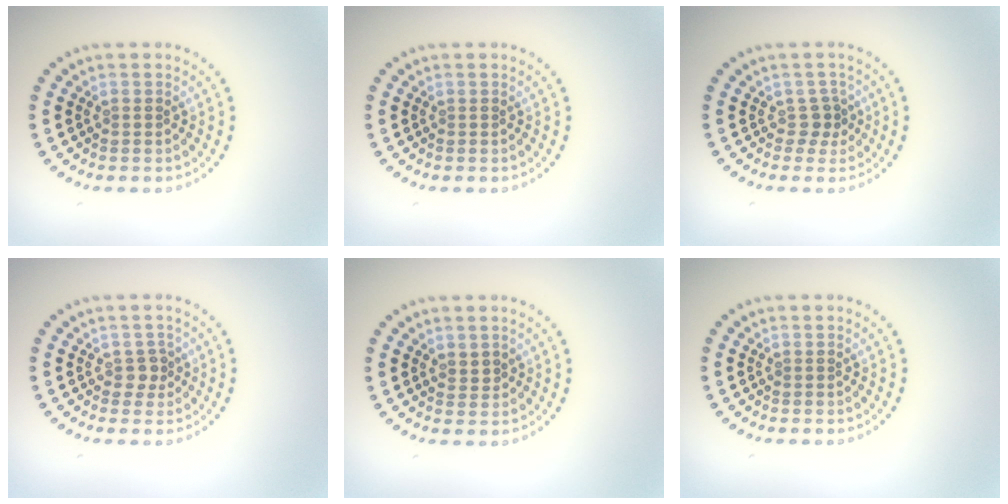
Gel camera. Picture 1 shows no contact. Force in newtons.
{"total": 0.0}
{"total": 1.5, "press": 1.0, "slide": 1.1}
{"total": 1.4, "press": 1.1, "slide": 0.8}
{"total": 0.7, "press": 0.5, "slide": 0.4}
{"total": 0.0}